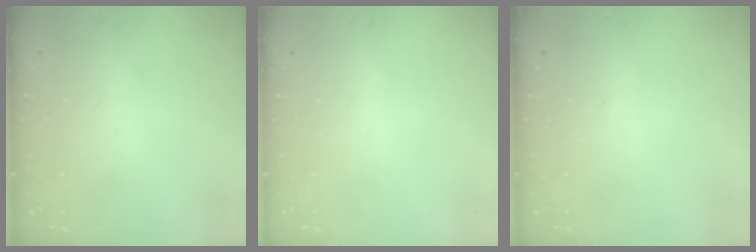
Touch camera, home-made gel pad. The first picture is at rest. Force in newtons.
{"total": 0.0}
{"total": 0.0}